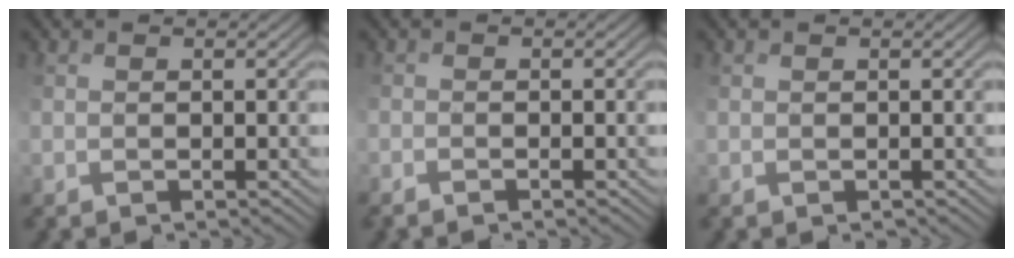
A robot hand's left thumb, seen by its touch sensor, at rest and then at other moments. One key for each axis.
{"total": 1.3, "fx": -1.1, "fy": -0.1, "fz": 0.6, "tx": -0.010, "ty": -0.003, "tz": -0.023}
{"total": 0.9, "fx": -0.3, "fy": 0.7, "fz": 0.5, "tx": -0.014, "ty": -0.001, "tz": -0.003}